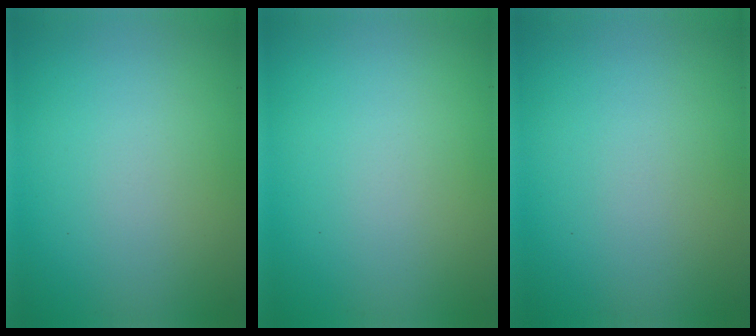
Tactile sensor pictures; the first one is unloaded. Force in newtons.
{"total": 0.0}
{"total": 0.0}